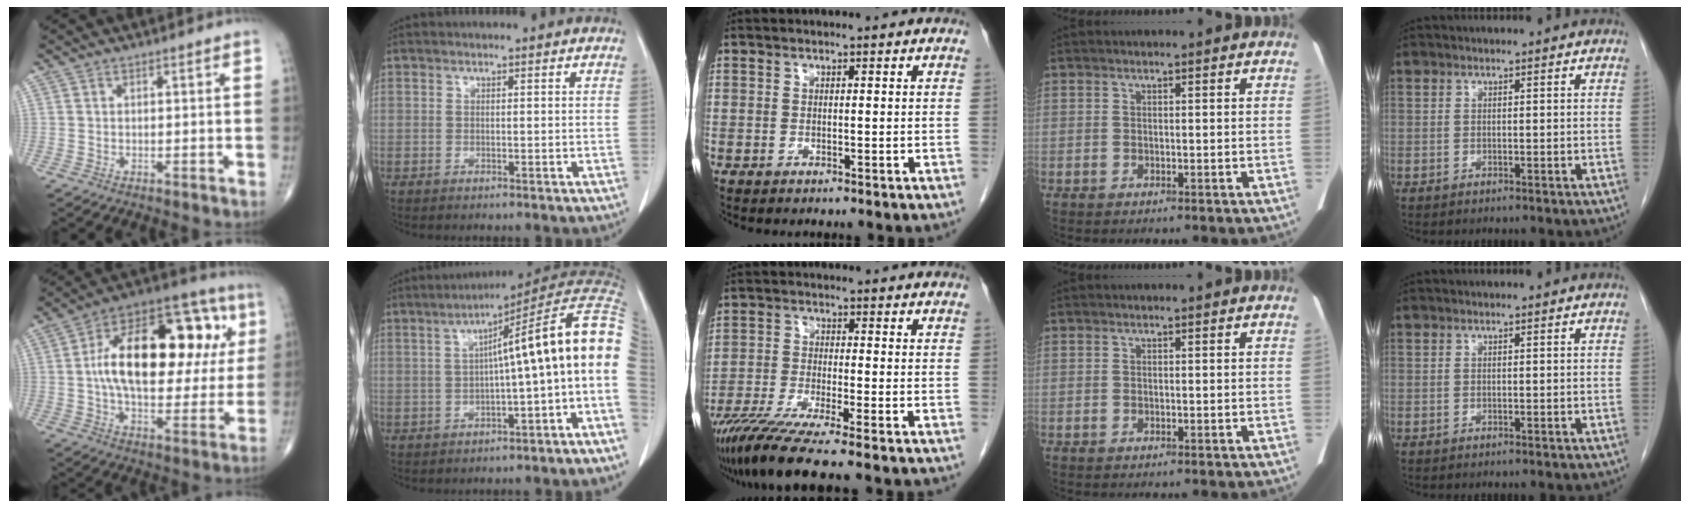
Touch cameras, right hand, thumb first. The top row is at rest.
{"thumb": {"total": 26.7, "force": [4.9, 13.7, 22.4], "torque": [-0.323, 0.026, 0.067]}, "index": {"total": 14.1, "force": [-1.1, 0.9, 14.1], "torque": [-0.182, 0.049, -0.021]}, "middle": {"total": 9.5, "force": [-7.6, -1.2, 5.6], "torque": [-0.091, -0.031, -0.130]}}